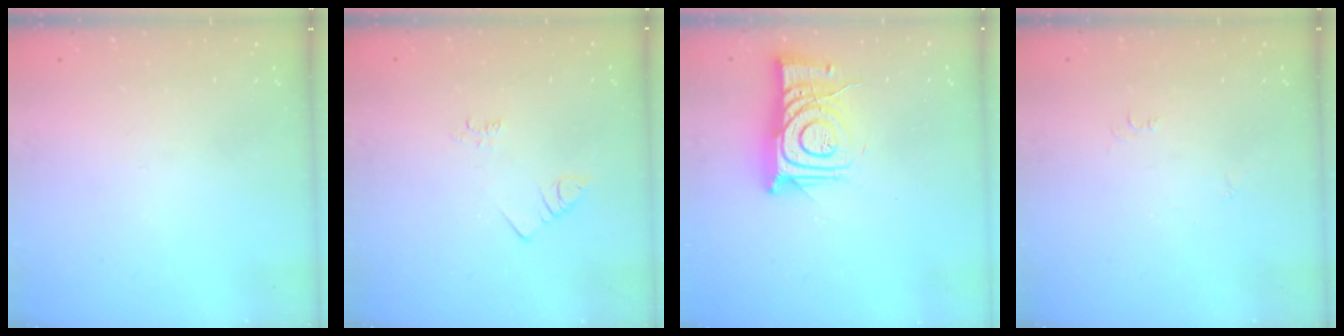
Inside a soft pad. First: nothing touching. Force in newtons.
{"total": 2.5, "press": 2.5, "slide": 0.5}
{"total": 12.7, "press": 12.7, "slide": 0.6}
{"total": 4.0, "press": 4.0, "slide": 0.6}